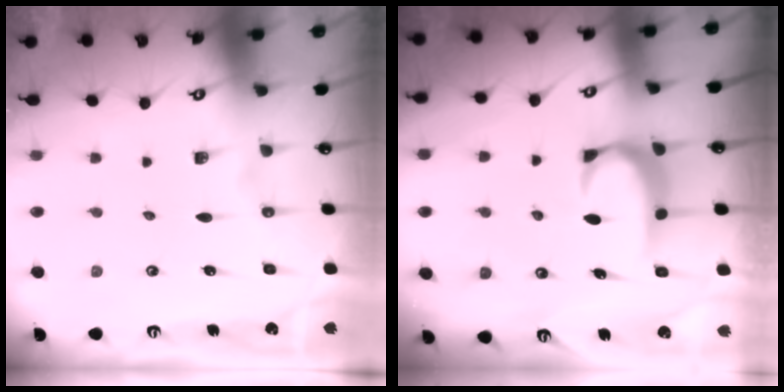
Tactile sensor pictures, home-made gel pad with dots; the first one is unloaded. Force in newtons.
{"total": 1.8, "press": 1.7, "slide": 0.4}